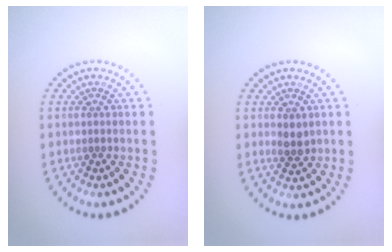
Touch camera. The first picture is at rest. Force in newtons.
{"total": 1.4, "press": 1.4, "slide": 0.4}